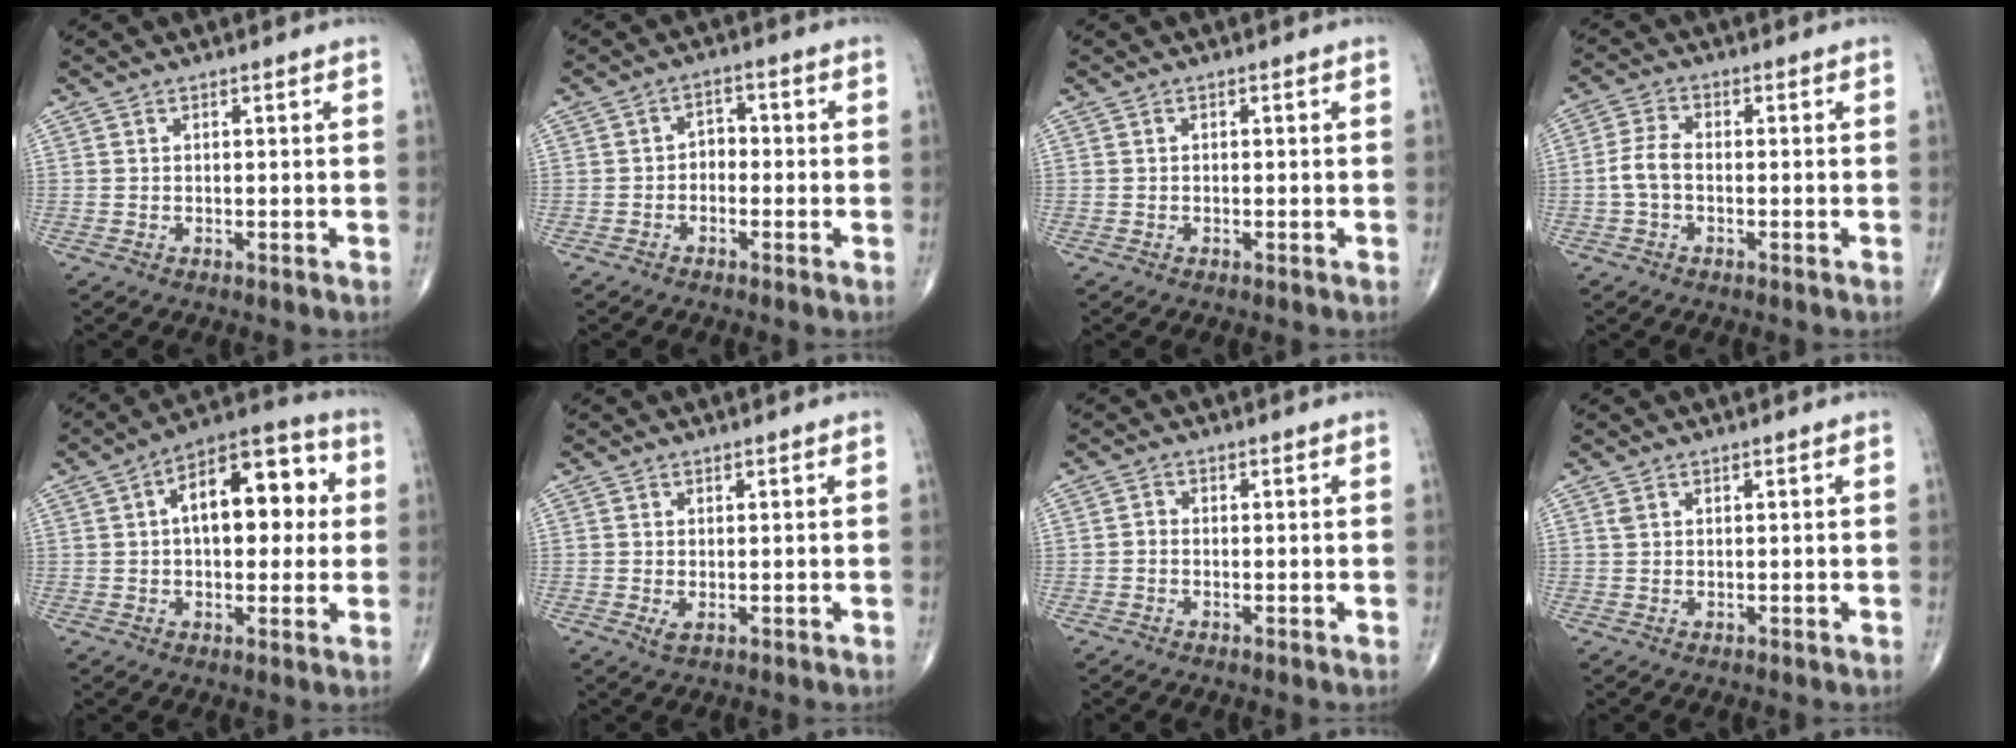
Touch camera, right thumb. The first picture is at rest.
{"total": 3.1, "force": [-0.9, 2.3, 1.9], "torque": [-0.011, 0.020, -0.028]}
{"total": 0.0}
{"total": 4.2, "force": [-0.8, 2.5, 3.3], "torque": [-0.072, 0.015, -0.023]}
{"total": 15.7, "force": [2.6, 8.4, 13.0], "torque": [-0.160, 0.029, 0.031]}
{"total": 1.3, "force": [-0.1, 0.6, 1.1], "torque": [-0.021, -0.004, 0.003]}
{"total": 0.9, "force": [-0.3, 0.7, 0.4], "torque": [0.000, 0.003, -0.009]}
{"total": 0.8, "force": [0.4, 0.4, 0.5], "torque": [-0.011, 0.007, 0.012]}